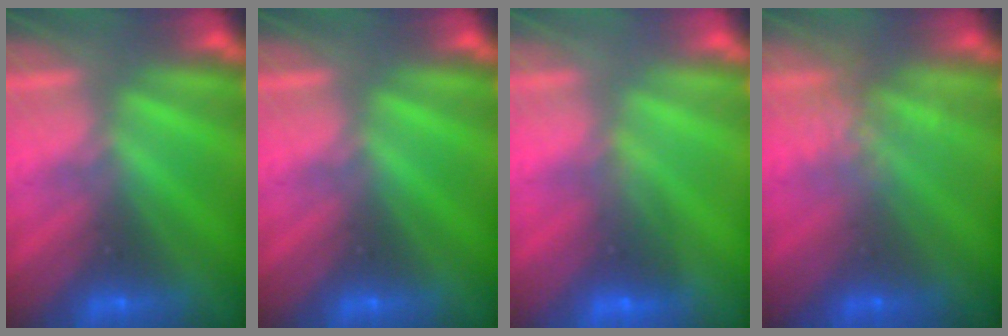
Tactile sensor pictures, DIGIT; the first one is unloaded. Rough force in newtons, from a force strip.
{"total": 0.0}
{"total": 1.6}
{"total": 3.8}